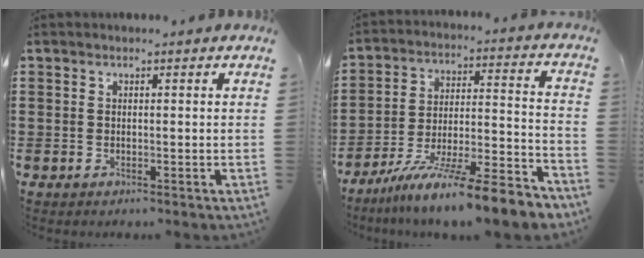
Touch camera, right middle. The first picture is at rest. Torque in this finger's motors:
{"motor_torque": [2.04, -0.09, 1.05, 0.21]}